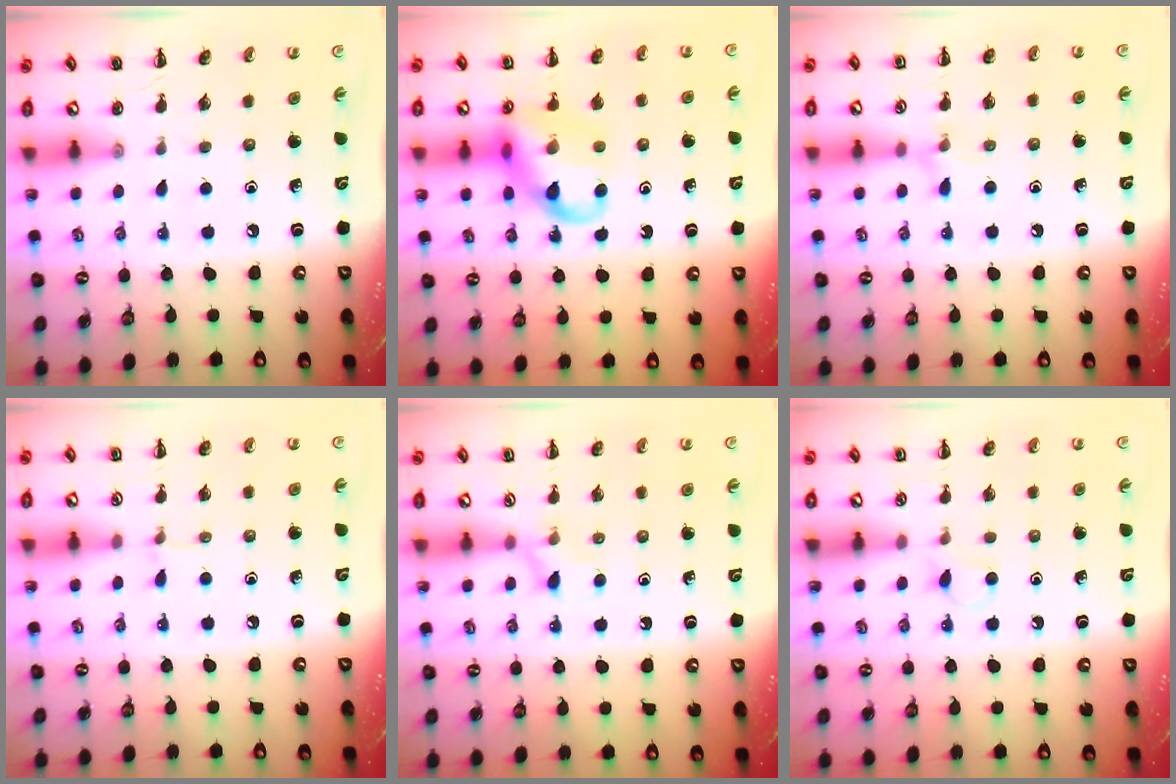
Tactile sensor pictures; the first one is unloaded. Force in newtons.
{"total": 13.1, "press": 12.9, "slide": 2.3}
{"total": 6.1, "press": 5.9, "slide": 1.8}
{"total": 3.8, "press": 3.5, "slide": 1.3}
{"total": 4.1, "press": 3.8, "slide": 1.4}
{"total": 3.3, "press": 3.1, "slide": 0.9}